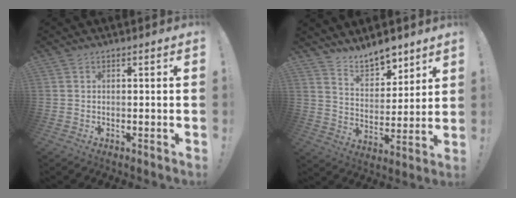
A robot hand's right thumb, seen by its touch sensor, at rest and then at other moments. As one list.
[{"total": 10.1, "force": [8.9, 3.7, 3.0], "torque": [-0.045, -0.071, 0.167]}]